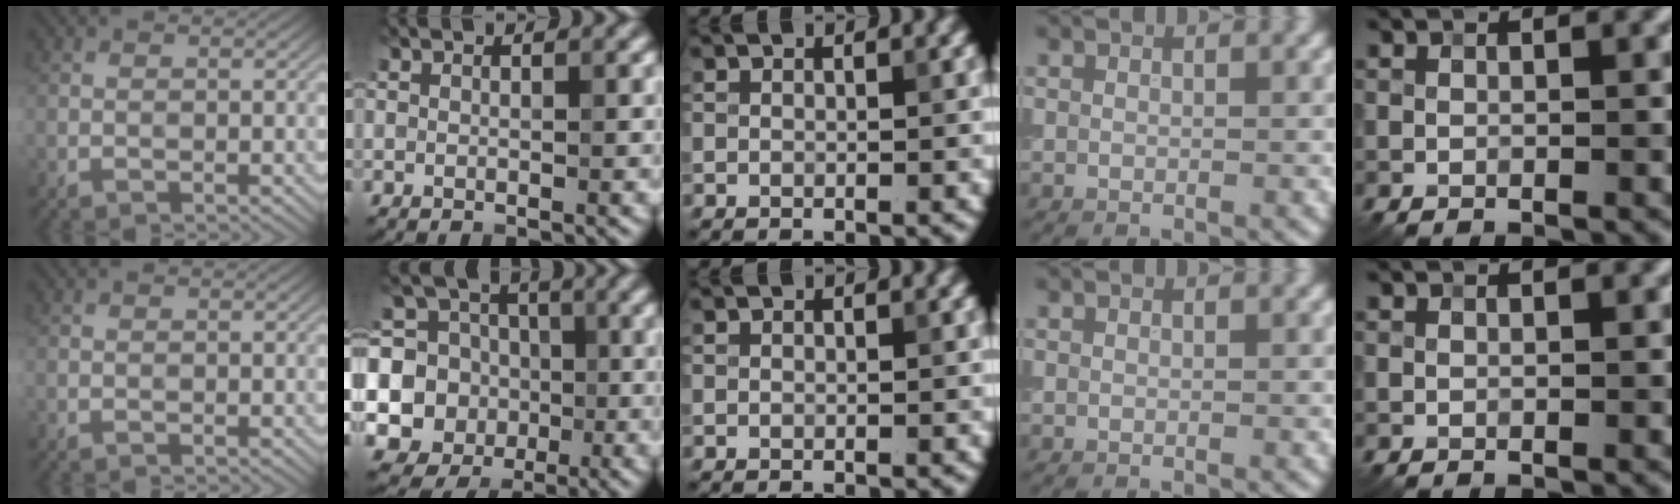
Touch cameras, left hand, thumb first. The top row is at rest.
{"index": {"total": 13.0, "force": [-1.4, 12.2, 4.2], "torque": [-0.116, 0.014, -0.040]}}